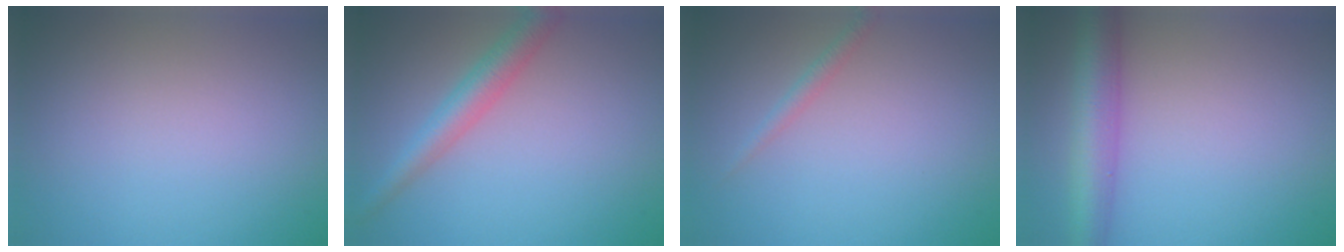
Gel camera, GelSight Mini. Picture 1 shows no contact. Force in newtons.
{"total": 3.4, "press": 3.4, "slide": 0.1}
{"total": 1.1, "press": 1.1, "slide": 0.0}
{"total": 5.2, "press": 5.2, "slide": 0.1}